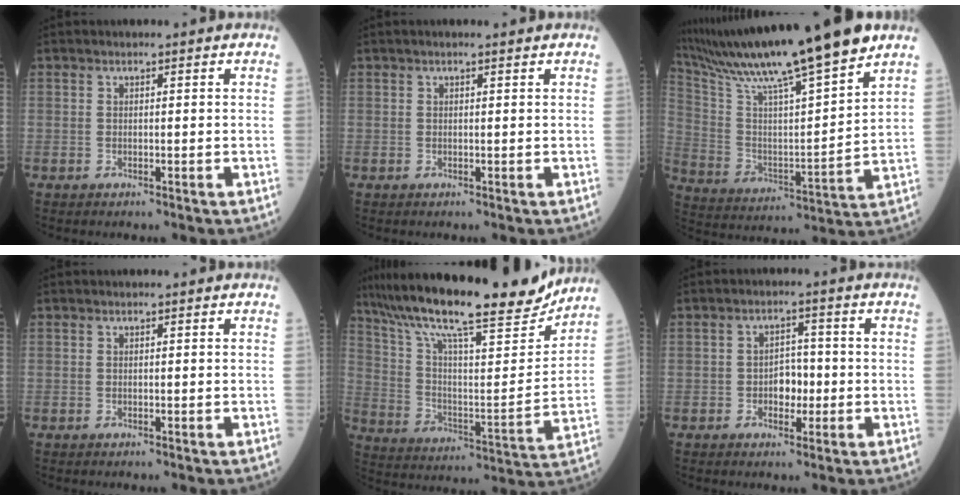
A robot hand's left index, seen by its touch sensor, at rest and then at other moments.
{"total": 0.9, "force": [0.7, 0.0, 0.5], "torque": [-0.011, 0.004, 0.012]}
{"total": 21.7, "force": [18.0, -0.6, 12.2], "torque": [-0.221, 0.002, 0.309]}
{"total": 0.0}
{"total": 24.2, "force": [20.1, 3.4, 13.0], "torque": [-0.233, -0.004, 0.311]}
{"total": 3.6, "force": [-0.8, 2.3, 2.6], "torque": [-0.038, 0.009, -0.014]}